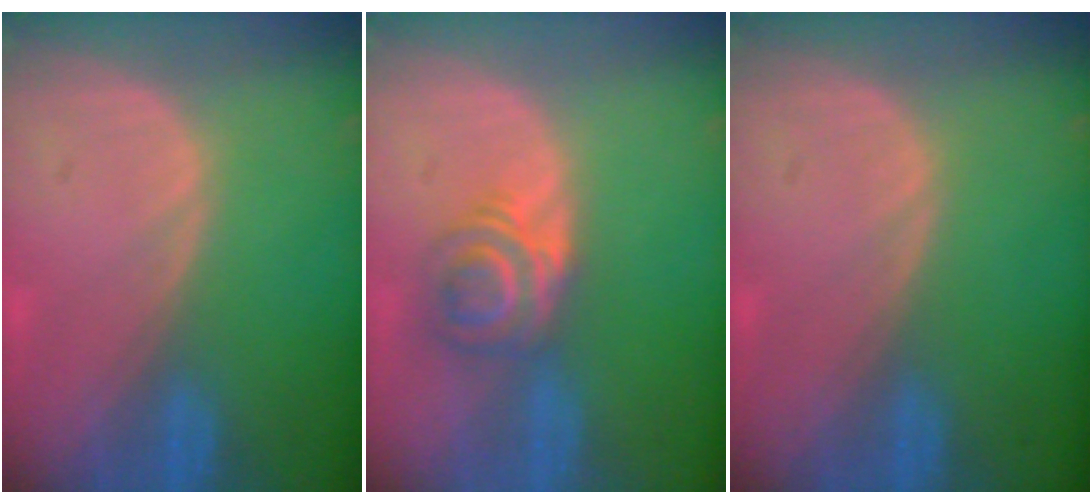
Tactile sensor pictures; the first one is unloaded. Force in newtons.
{"total": 6.1, "press": 5.2, "slide": 3.3}
{"total": 0.0}